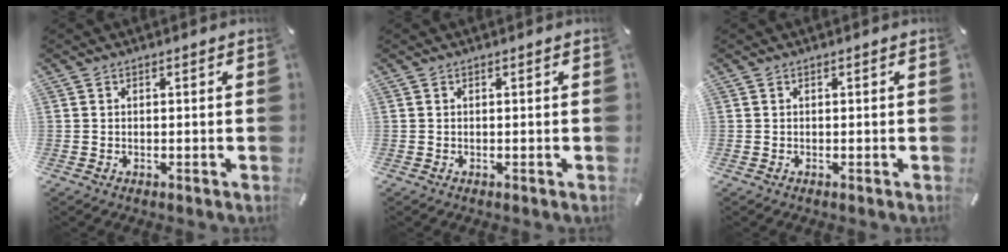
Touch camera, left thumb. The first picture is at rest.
{"total": 0.0}
{"total": 0.0}